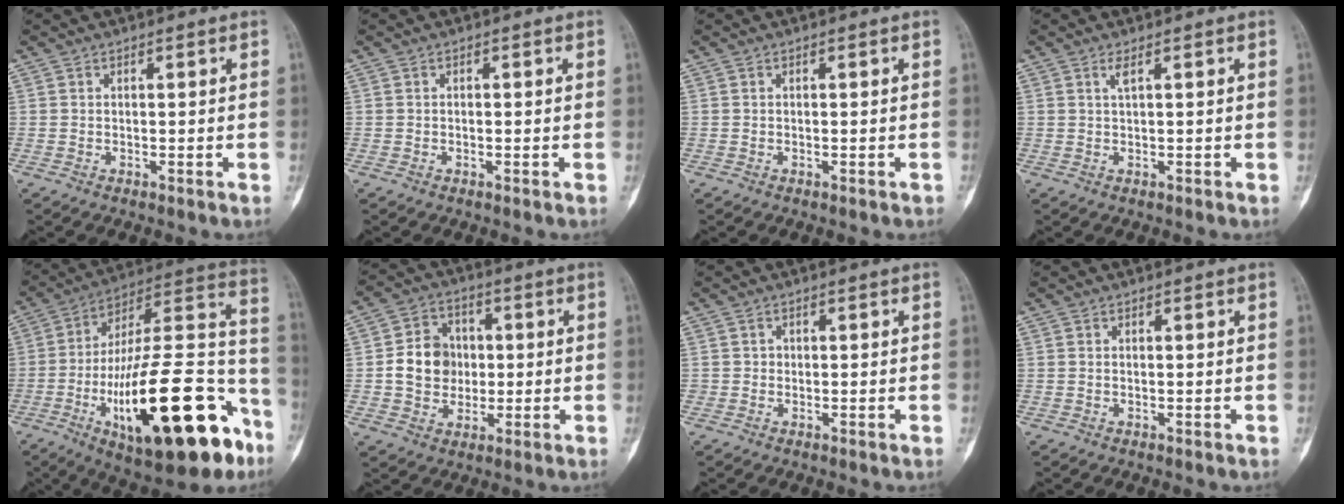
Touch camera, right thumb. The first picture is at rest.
{"total": 0.0}
{"total": 0.0}
{"total": 1.0, "force": [0.5, 0.1, 0.9], "torque": [-0.017, -0.001, 0.010]}
{"total": 33.5, "force": [-13.8, 11.8, 28.2], "torque": [-0.392, 0.063, -0.207]}
{"total": 9.9, "force": [0.0, 8.5, 5.1], "torque": [-0.056, 0.012, -0.004]}
{"total": 1.0, "force": [-0.1, 1.0, 0.1], "torque": [0.007, 0.005, -0.002]}
{"total": 0.0}